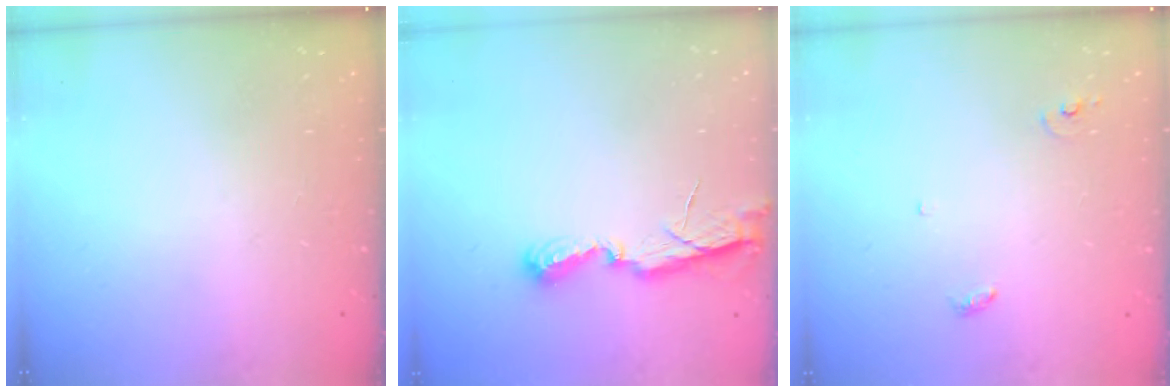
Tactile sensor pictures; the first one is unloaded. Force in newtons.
{"total": 6.9, "press": 6.9, "slide": 0.1}
{"total": 3.4, "press": 3.4, "slide": 0.2}